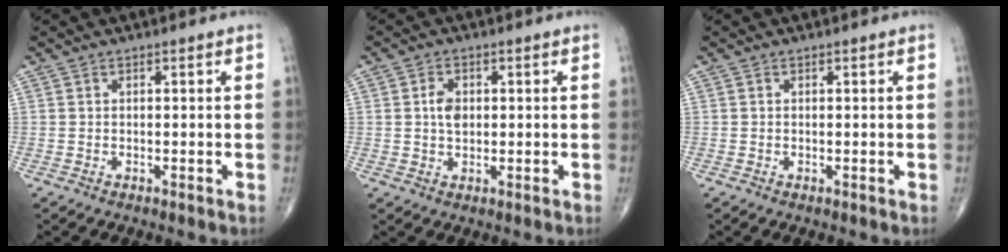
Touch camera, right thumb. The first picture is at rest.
{"total": 4.2, "force": [0.5, 2.6, 3.3], "torque": [-0.058, 0.000, 0.008]}
{"total": 0.0}